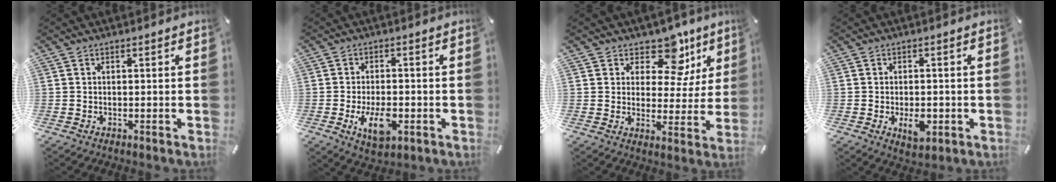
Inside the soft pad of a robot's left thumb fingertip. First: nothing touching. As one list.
[{"total": 8.2, "force": [-2.6, 4.4, 6.4], "torque": [-0.117, -0.003, -0.047]}, {"total": 11.4, "force": [7.6, 6.9, 5.0], "torque": [-0.070, -0.054, 0.135]}, {"total": 5.4, "force": [-1.5, 3.2, 4.1], "torque": [-0.076, -0.002, -0.027]}]